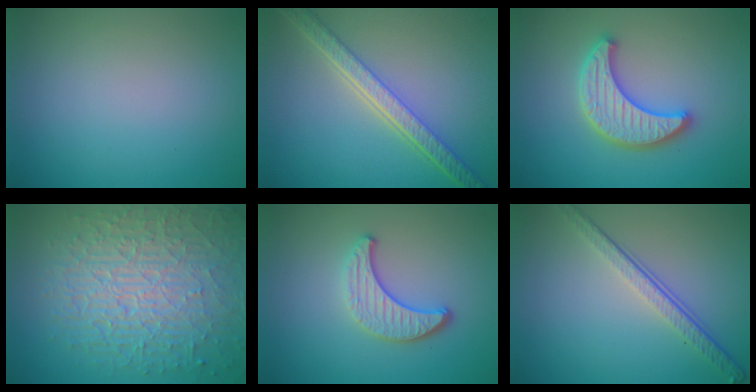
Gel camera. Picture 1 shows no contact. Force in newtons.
{"total": 5.7, "press": 4.4, "slide": 3.7}
{"total": 5.2, "press": 5.1, "slide": 0.8}
{"total": 10.4, "press": 6.6, "slide": 8.0}
{"total": 3.3, "press": 2.8, "slide": 1.7}
{"total": 4.0, "press": 2.7, "slide": 2.9}